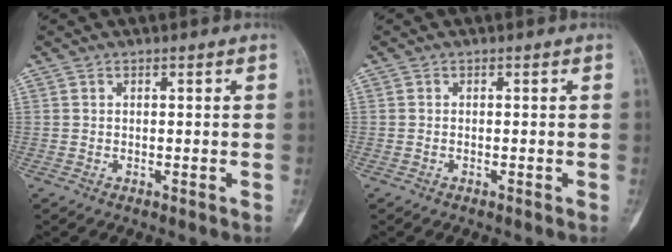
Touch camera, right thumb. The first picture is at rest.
{"total": 0.0}